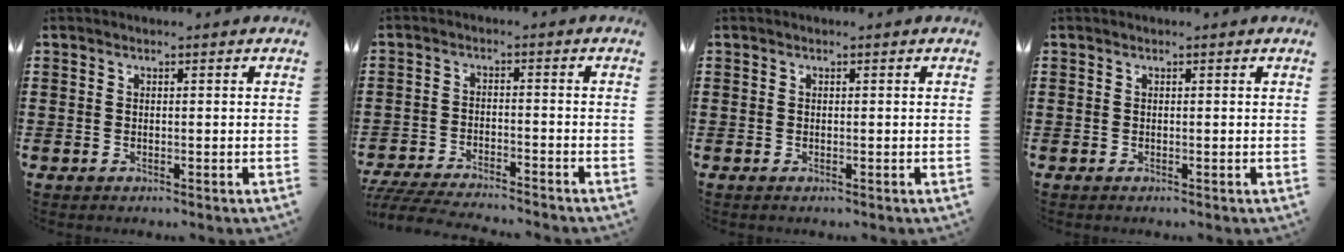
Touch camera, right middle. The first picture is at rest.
{"total": 5.1, "force": [-5.0, 0.2, 1.0], "torque": [-0.027, -0.002, -0.103]}
{"total": 0.0}
{"total": 0.0}